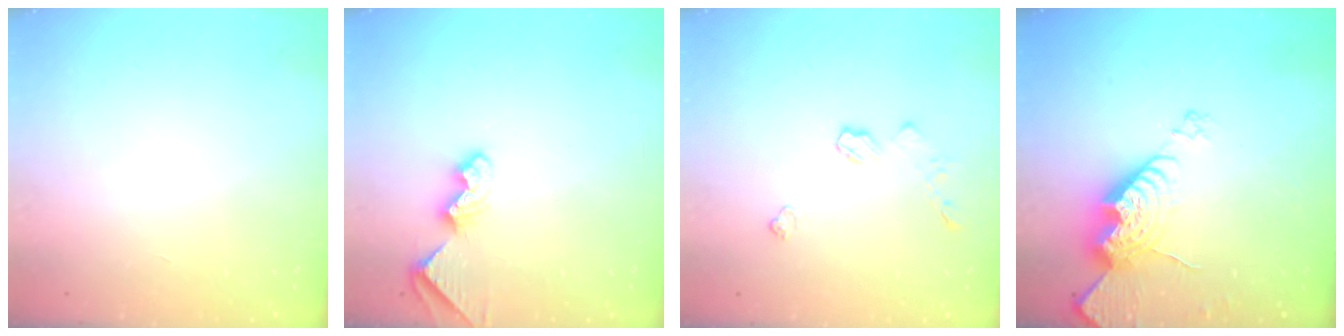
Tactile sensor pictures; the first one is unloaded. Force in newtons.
{"total": 6.9, "press": 6.9, "slide": 0.7}
{"total": 6.5, "press": 6.5, "slide": 0.4}
{"total": 16.2, "press": 16.1, "slide": 1.7}